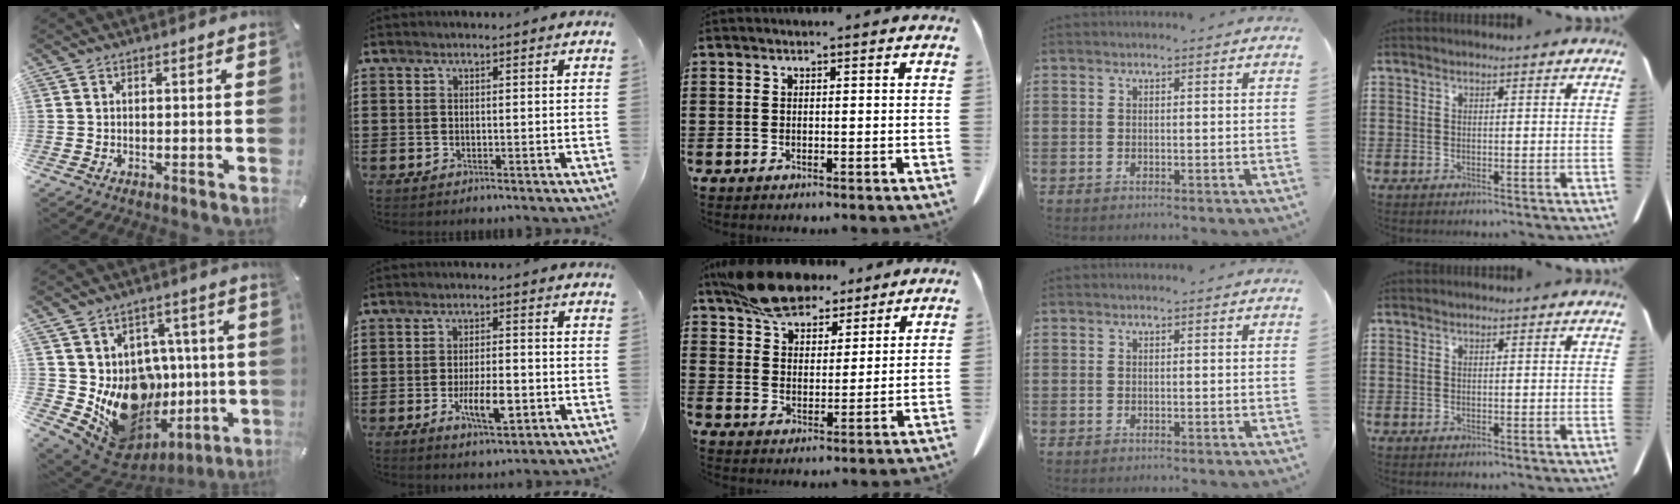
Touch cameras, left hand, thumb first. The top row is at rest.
{"thumb": {"total": 17.3, "force": [-1.1, 15.2, 8.1], "torque": [-0.146, -0.025, 0.030]}, "index": {"total": 6.8, "force": [-2.2, 2.4, 6.0], "torque": [-0.109, -0.006, -0.041]}, "middle": {"total": 10.9, "force": [9.3, 4.1, 4.0], "torque": [-0.096, -0.024, 0.178]}}